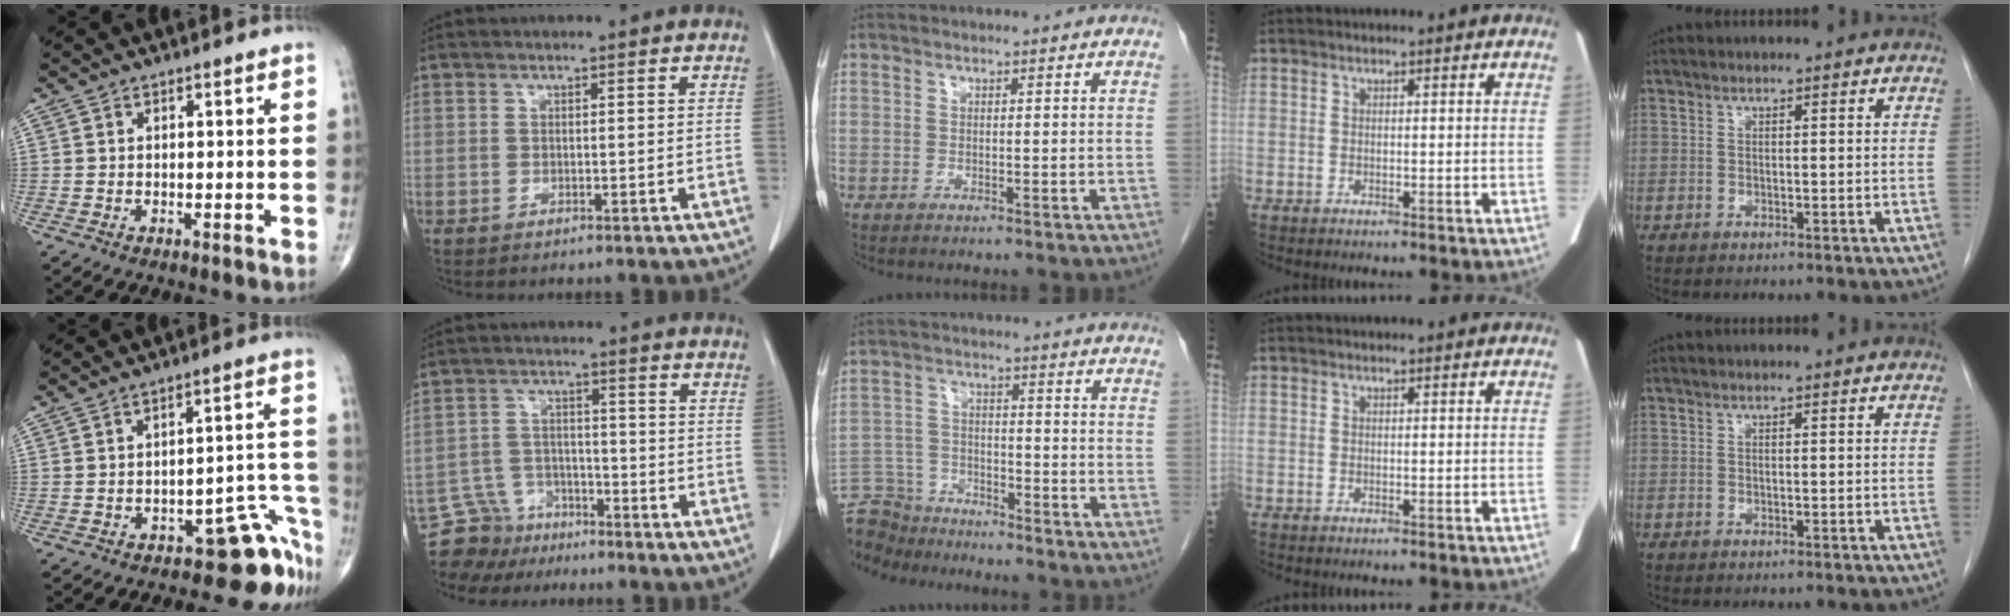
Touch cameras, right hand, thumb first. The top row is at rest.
{"thumb": {"total": 8.7, "force": [-6.7, 3.6, 4.1], "torque": [0.011, 0.104, -0.094]}, "index": {"total": 7.3, "force": [-6.2, 3.9, -0.4], "torque": [0.004, 0.016, -0.110]}, "middle": {"total": 11.4, "force": [-10.8, 3.7, 1.1], "torque": [-0.036, 0.016, -0.194]}}